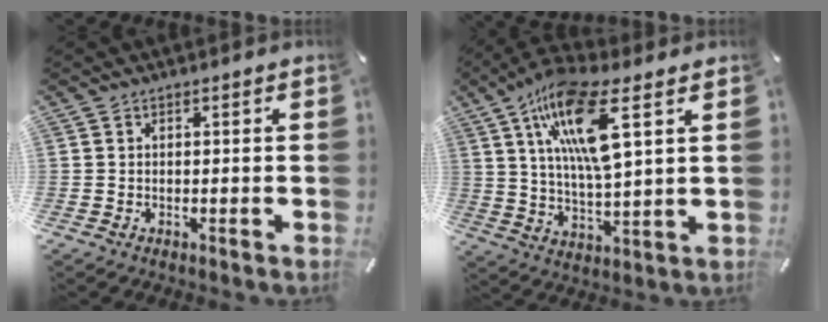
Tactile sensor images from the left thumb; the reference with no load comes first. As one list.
[{"total": 16.1, "force": [7.6, 4.2, 13.6], "torque": [-0.275, -0.019, 0.121]}]